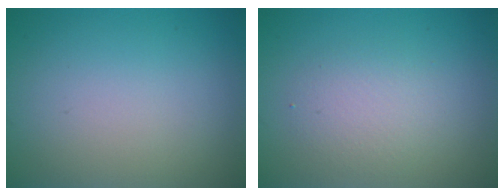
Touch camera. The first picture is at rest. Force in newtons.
{"total": 2.5, "press": 2.5, "slide": 0.3}